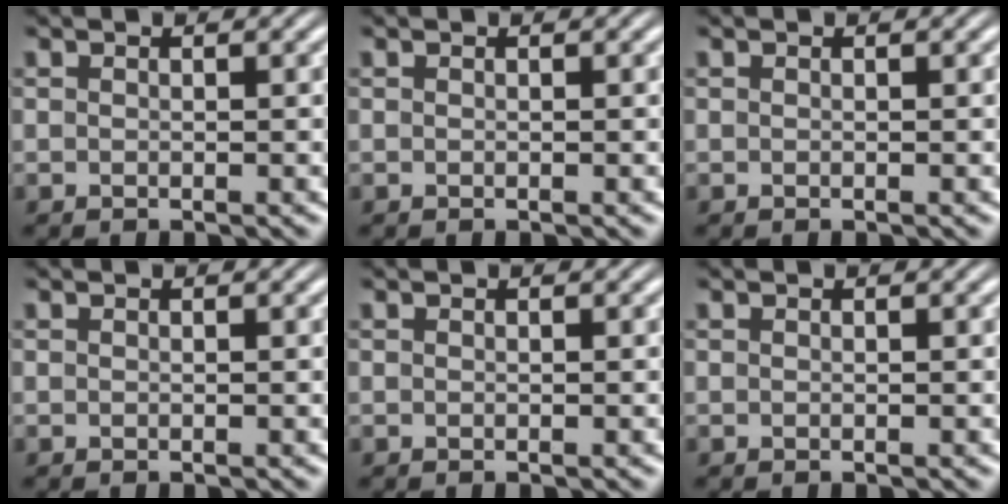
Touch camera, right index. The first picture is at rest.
{"total": 0.0}
{"total": 0.0}
{"total": 0.0}
{"total": 0.0}
{"total": 0.0}